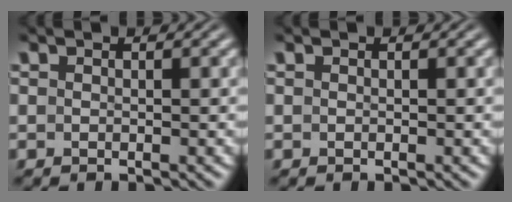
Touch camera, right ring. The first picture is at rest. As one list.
[{"total": 0.0}]